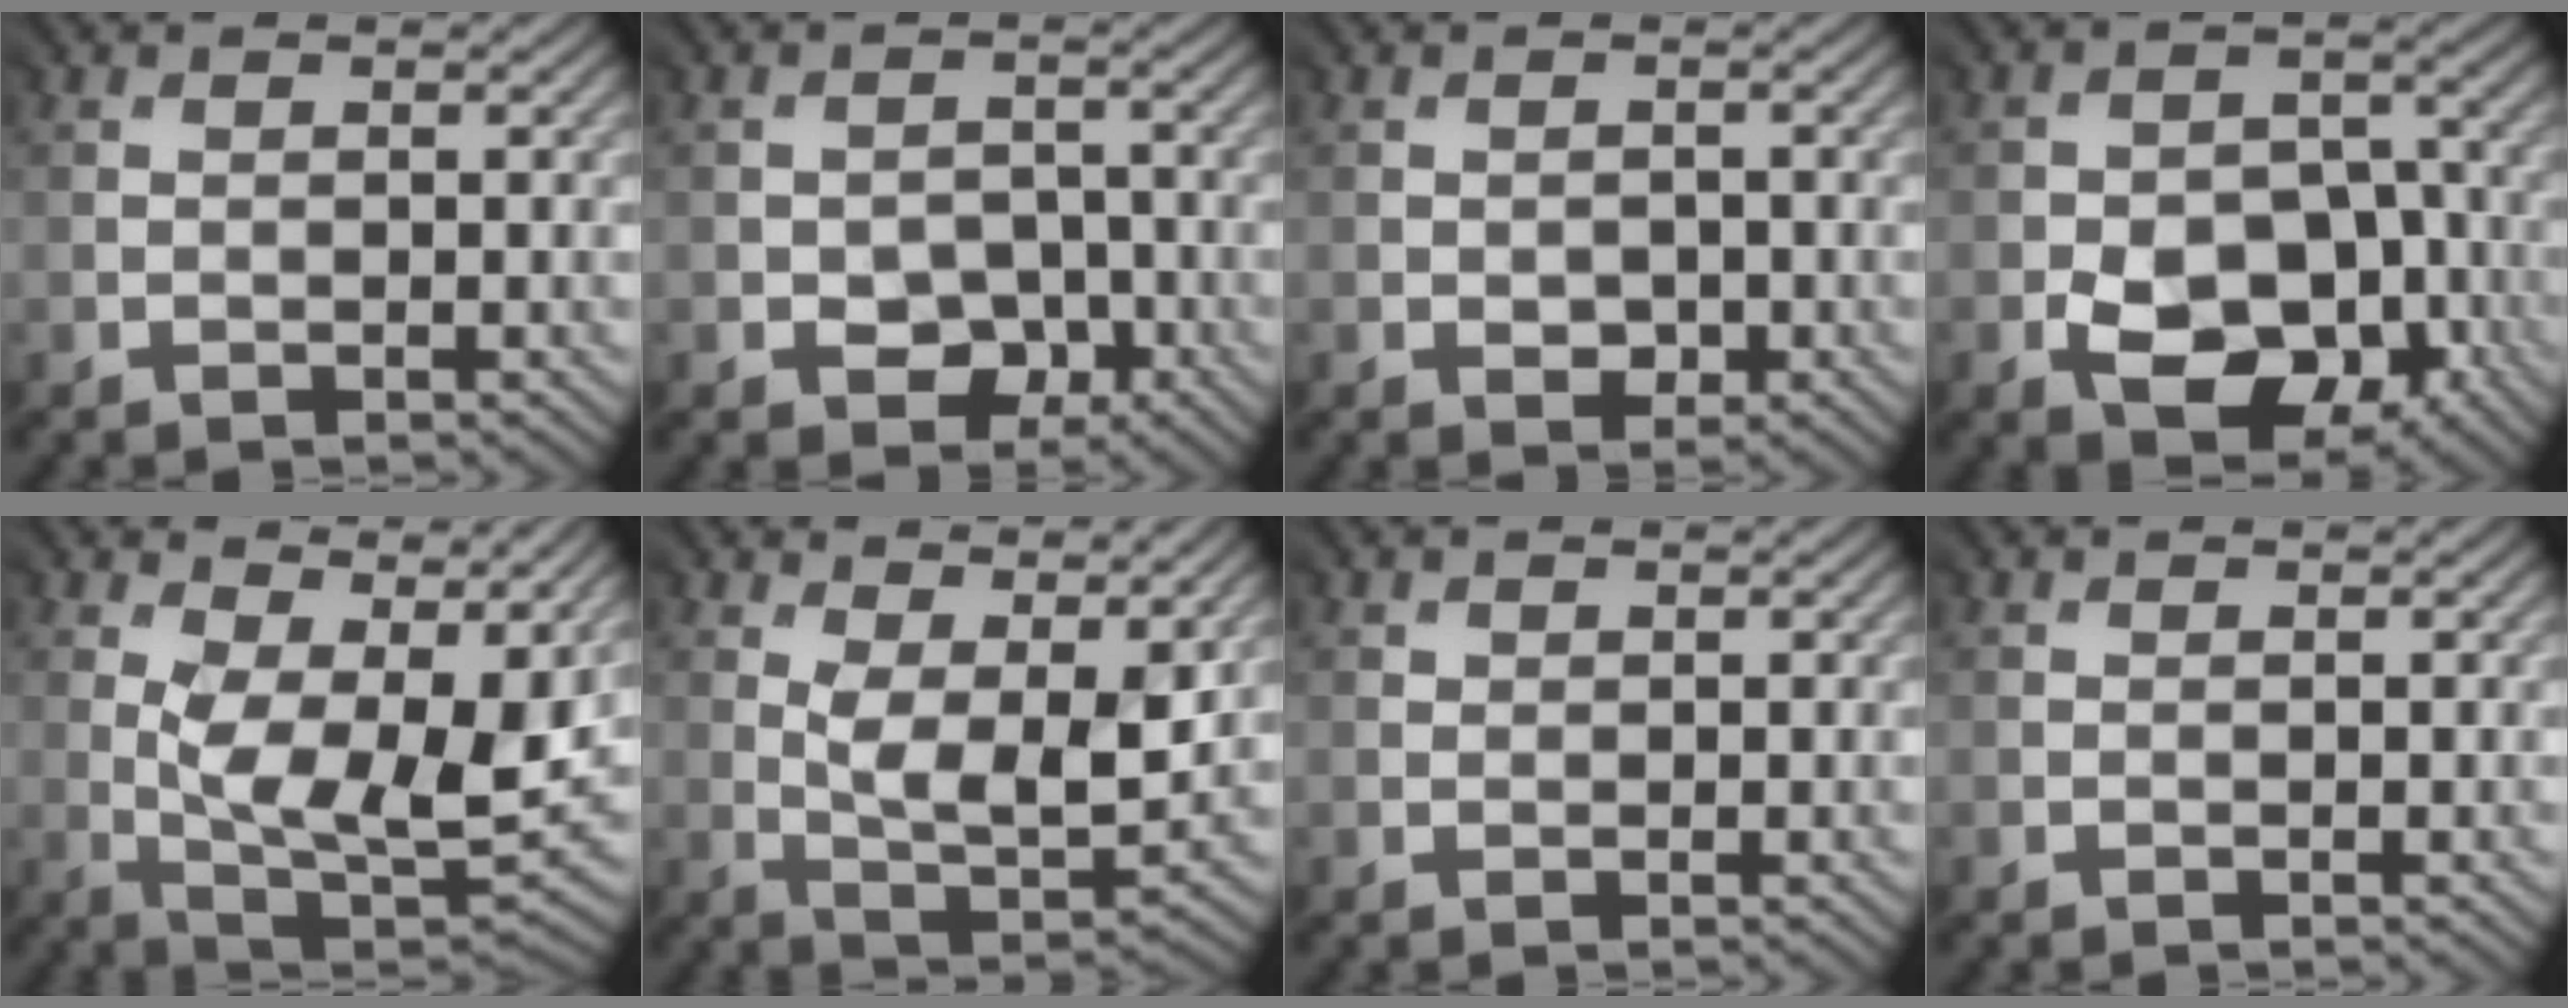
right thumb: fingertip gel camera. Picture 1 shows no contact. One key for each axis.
{"total": 2.8, "fx": -1.8, "fy": 2.1, "fz": 0.4, "tx": 0.001, "ty": -0.004, "tz": -0.030}
{"total": 1.5, "fx": -0.8, "fy": 1.2, "fz": 0.4, "tx": -0.002, "ty": -0.008, "tz": -0.010}
{"total": 7.9, "fx": -4.0, "fy": 5.4, "fz": 4.3, "tx": -0.063, "ty": -0.015, "tz": -0.062}
{"total": 12.0, "fx": 4.3, "fy": 5.4, "fz": 9.8, "tx": -0.163, "ty": -0.008, "tz": 0.076}
{"total": 7.4, "fx": 3.4, "fy": 3.1, "fz": 5.7, "tx": -0.113, "ty": -0.011, "tz": 0.061}
{"total": 1.0, "fx": 0.8, "fy": 0.6, "fz": -0.1, "tx": 0.004, "ty": -0.002, "tz": 0.016}
{"total": 0.0}